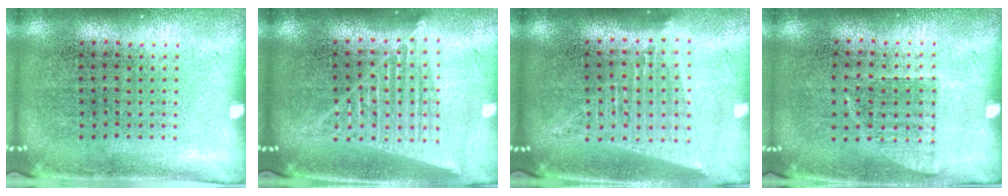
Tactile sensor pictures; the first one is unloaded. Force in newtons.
{"total": 1.8, "press": 1.6, "slide": 0.8}
{"total": 1.8, "press": 1.6, "slide": 0.8}
{"total": 0.6, "press": 0.6, "slide": 0.2}